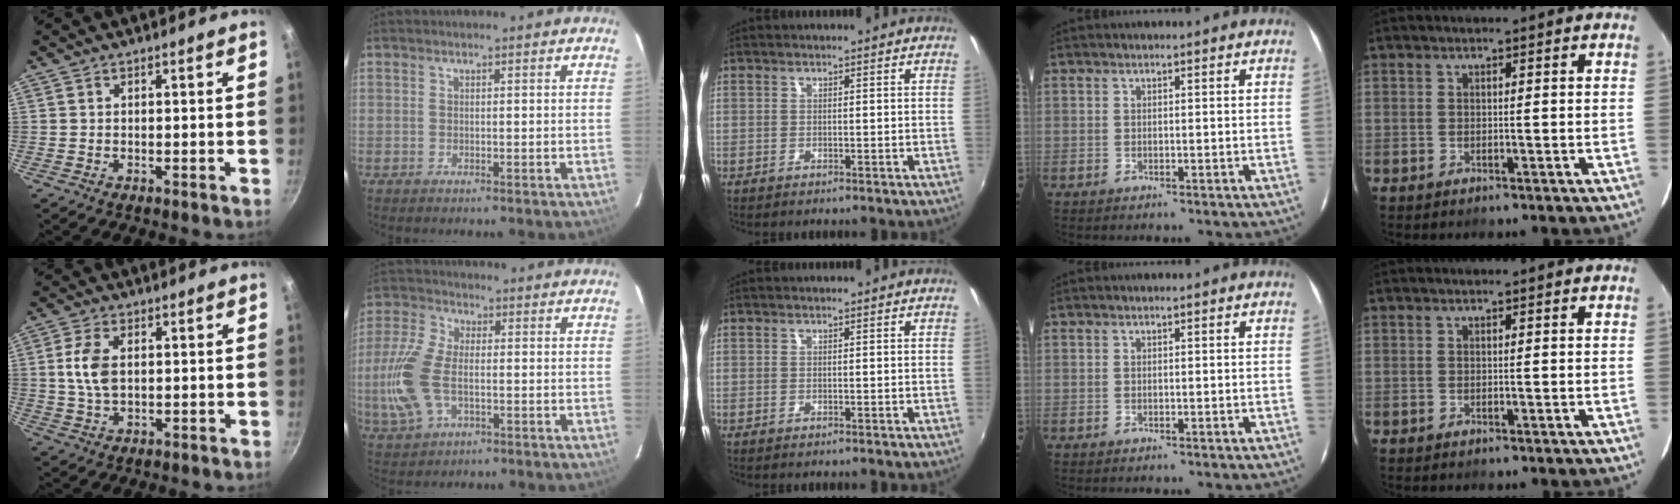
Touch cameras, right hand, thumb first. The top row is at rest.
{"thumb": {"total": 6.3, "force": [0.7, 3.7, 5.1], "torque": [-0.100, 0.004, 0.013]}, "index": {"total": 12.6, "force": [-2.1, 7.0, 10.4], "torque": [-0.243, 0.003, -0.039]}}